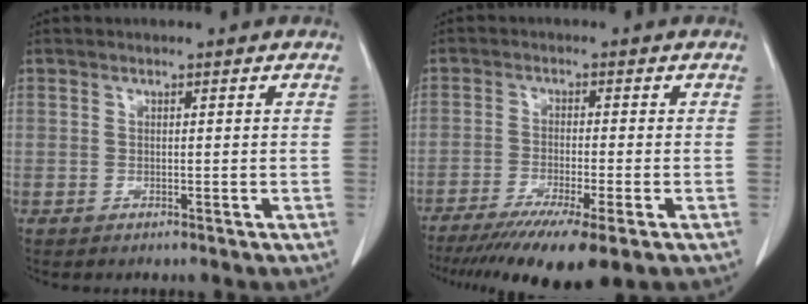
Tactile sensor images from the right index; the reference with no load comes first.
{"total": 12.5, "force": [-8.8, 1.0, 8.8], "torque": [-0.134, -0.032, -0.140]}